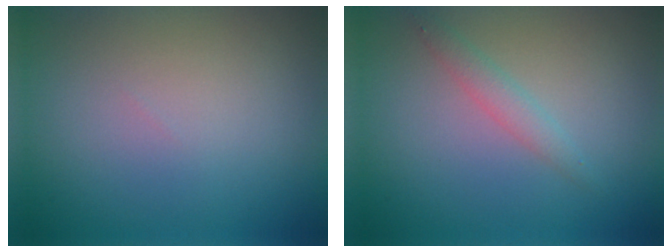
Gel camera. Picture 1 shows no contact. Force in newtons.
{"total": 1.5, "press": 1.5, "slide": 0.1}